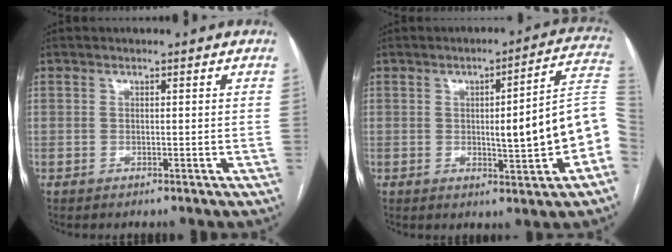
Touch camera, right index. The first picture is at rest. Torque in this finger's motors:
{"motor_torque": [0.52, -0.11, 0.28, 0.06]}